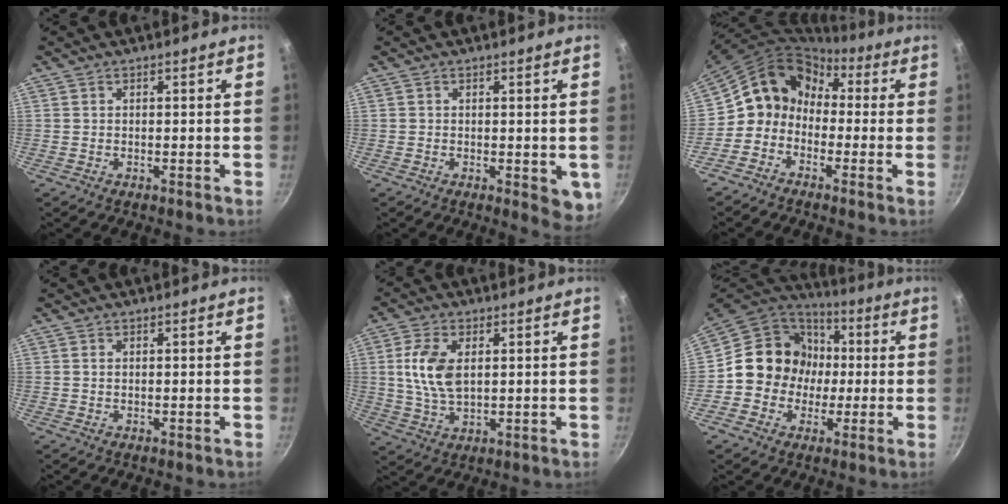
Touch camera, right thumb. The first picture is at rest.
{"total": 4.7, "force": [-0.5, 2.5, 4.0], "torque": [-0.042, -0.007, -0.004]}
{"total": 10.6, "force": [-0.8, 9.4, 4.9], "torque": [-0.059, 0.048, -0.046]}
{"total": 0.6, "force": [0.1, 0.4, 0.4], "torque": [-0.007, 0.002, 0.001]}
{"total": 9.2, "force": [1.7, 5.2, 7.5], "torque": [-0.144, -0.005, 0.033]}
{"total": 15.4, "force": [-0.3, 14.2, 5.9], "torque": [-0.056, 0.034, -0.018]}